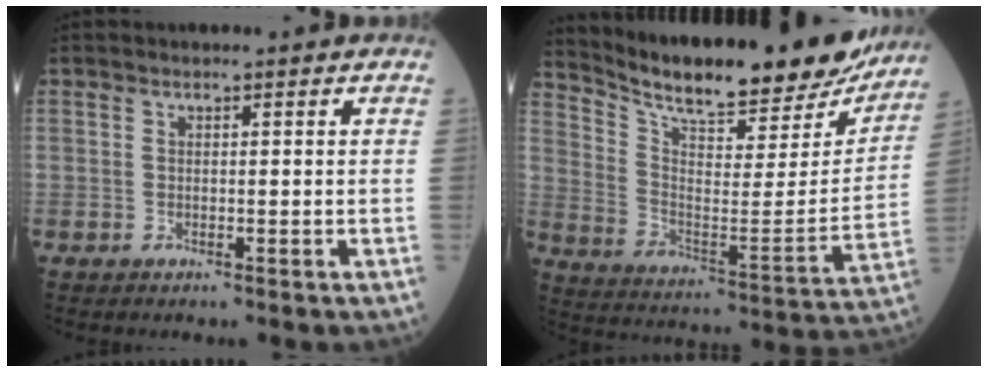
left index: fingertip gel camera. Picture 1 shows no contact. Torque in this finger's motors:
{"motor_torque": [0.16, -0.65, 0.81, 0.15]}